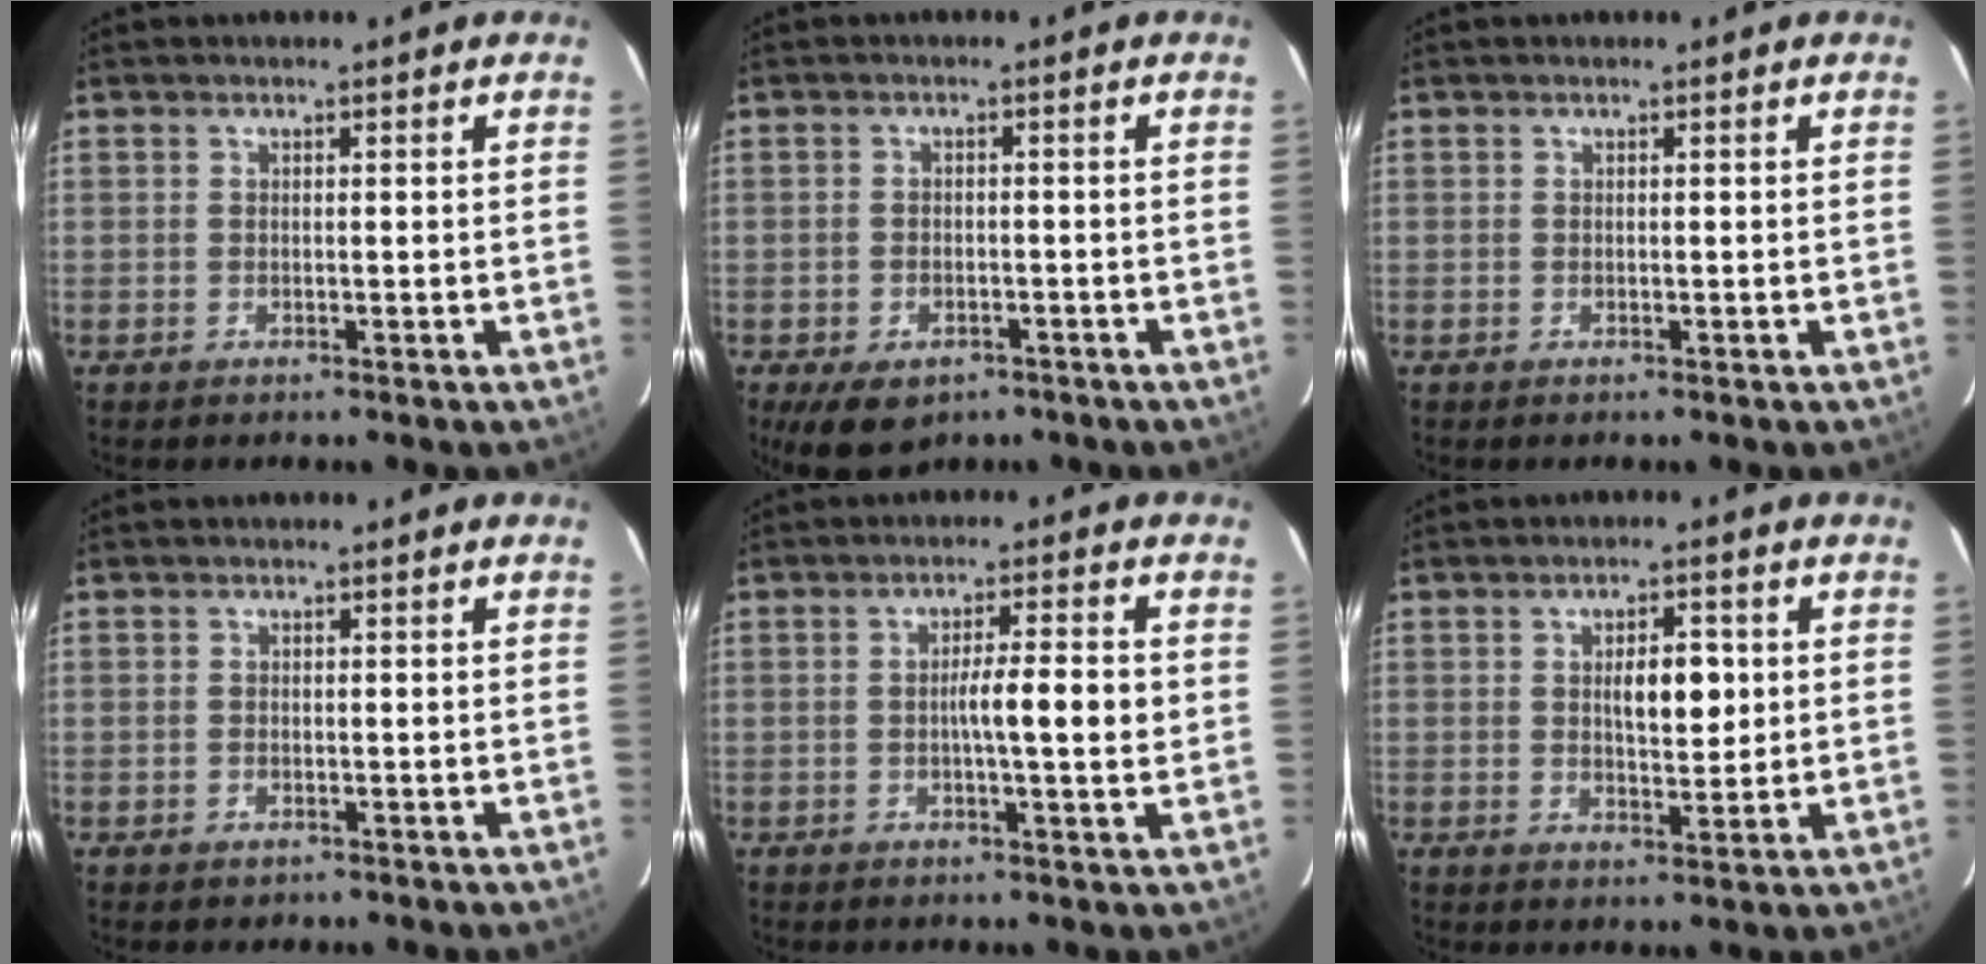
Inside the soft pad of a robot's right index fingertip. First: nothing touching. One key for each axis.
{"total": 7.4, "fx": -4.9, "fy": 4.5, "fz": 3.3, "tx": -0.055, "ty": -0.003, "tz": -0.068}
{"total": 0.0}
{"total": 0.6, "fx": -0.4, "fy": 0.5, "fz": 0.1, "tx": -0.009, "ty": 0.001, "tz": -0.004}
{"total": 5.8, "fx": -0.1, "fy": 0.3, "fz": 5.8, "tx": -0.091, "ty": 0.005, "tz": -0.004}
{"total": 5.6, "fx": 0.9, "fy": 2.1, "fz": 5.1, "tx": -0.079, "ty": 0.003, "tz": 0.018}